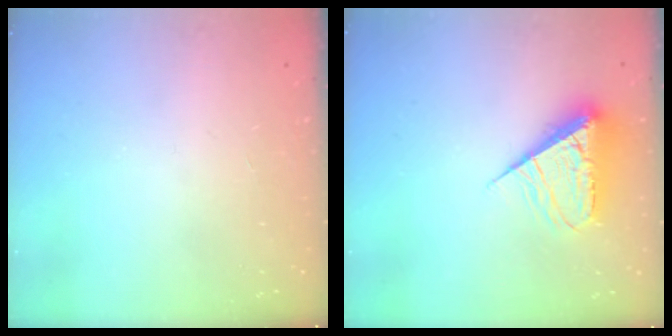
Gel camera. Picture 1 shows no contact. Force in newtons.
{"total": 8.8, "press": 8.8, "slide": 0.9}